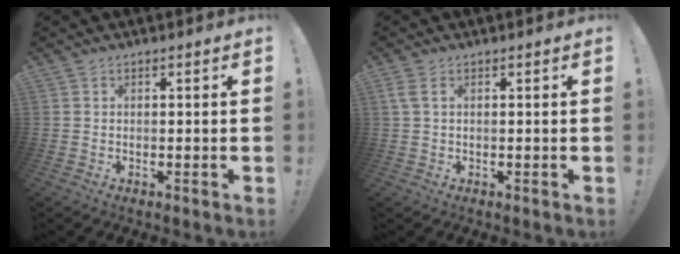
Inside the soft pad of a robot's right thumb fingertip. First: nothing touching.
{"total": 2.5, "force": [1.0, 0.8, 2.1], "torque": [-0.049, 0.005, 0.019]}